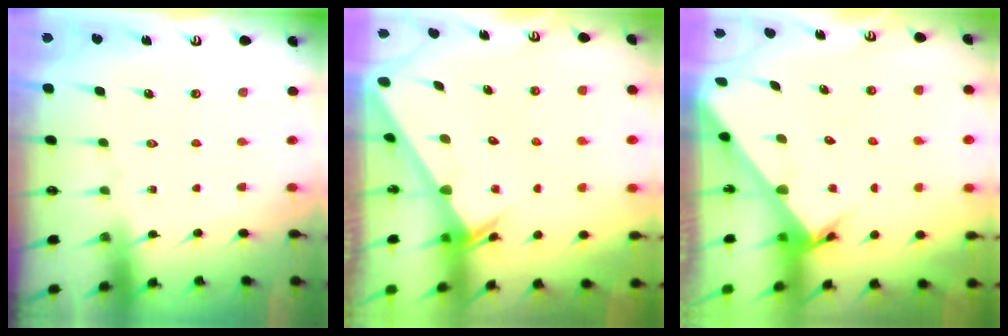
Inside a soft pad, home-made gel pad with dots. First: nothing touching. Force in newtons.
{"total": 2.3, "press": 2.3, "slide": 0.1}
{"total": 2.6, "press": 2.6, "slide": 0.2}